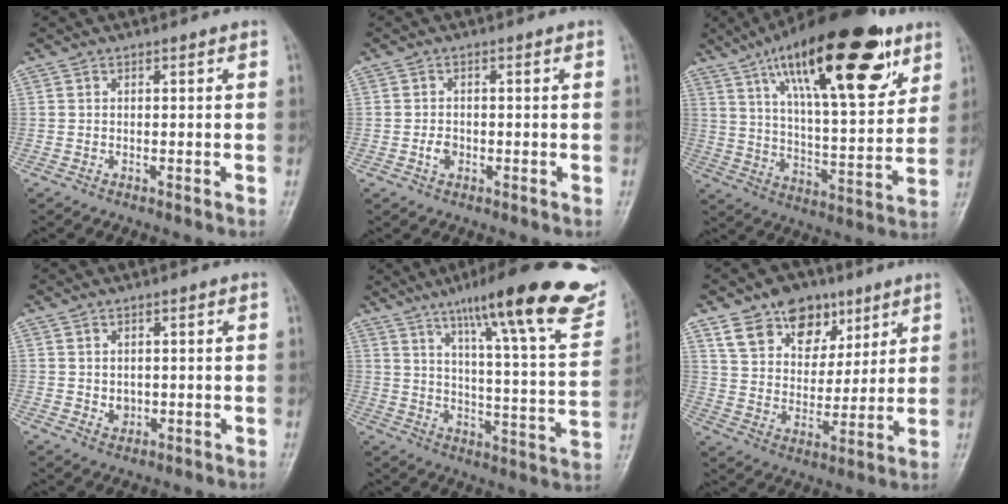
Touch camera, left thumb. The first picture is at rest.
{"total": 2.7, "force": [-0.8, 2.1, 1.5], "torque": [-0.018, 0.006, -0.016]}
{"total": 27.5, "force": [15.0, 9.2, 21.1], "torque": [-0.310, -0.034, 0.242]}
{"total": 2.3, "force": [0.0, 1.9, 1.2], "torque": [-0.012, -0.001, 0.007]}
{"total": 27.3, "force": [18.7, 4.3, 19.5], "torque": [-0.253, -0.070, 0.255]}
{"total": 14.2, "force": [8.5, 9.5, 6.1], "torque": [-0.060, -0.035, 0.148]}